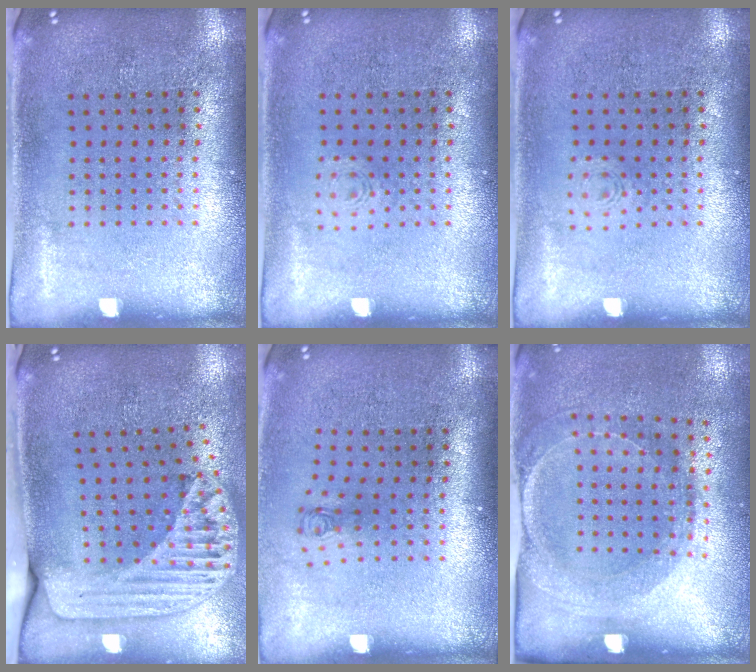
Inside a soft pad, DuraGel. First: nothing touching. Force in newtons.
{"total": 0.8, "press": 0.8, "slide": 0.2}
{"total": 0.8, "press": 0.8, "slide": 0.2}
{"total": 2.2, "press": 1.7, "slide": 1.4}
{"total": 0.8, "press": 0.4, "slide": 0.7}
{"total": 1.6, "press": 1.5, "slide": 0.6}